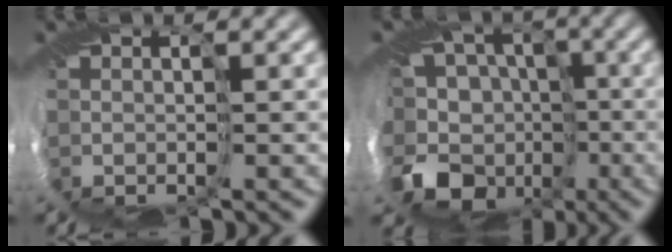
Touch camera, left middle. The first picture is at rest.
{"total": 9.4, "force": [-3.9, 7.8, 3.6], "torque": [-0.084, 0.003, -0.077]}